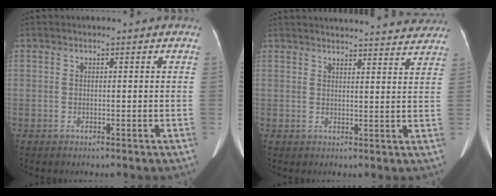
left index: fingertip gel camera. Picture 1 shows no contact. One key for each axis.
{"total": 21.6, "fx": 20.8, "fy": 2.6, "fz": 5.1, "tx": -0.064, "ty": -0.014, "tz": 0.244}